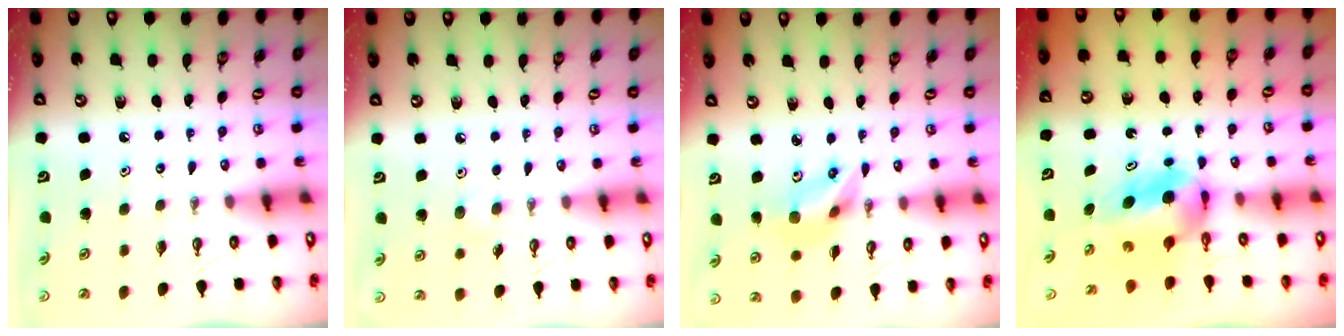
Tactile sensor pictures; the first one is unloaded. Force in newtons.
{"total": 4.6, "press": 4.5, "slide": 0.9}
{"total": 7.6, "press": 7.1, "slide": 2.9}
{"total": 6.7, "press": 6.2, "slide": 2.6}